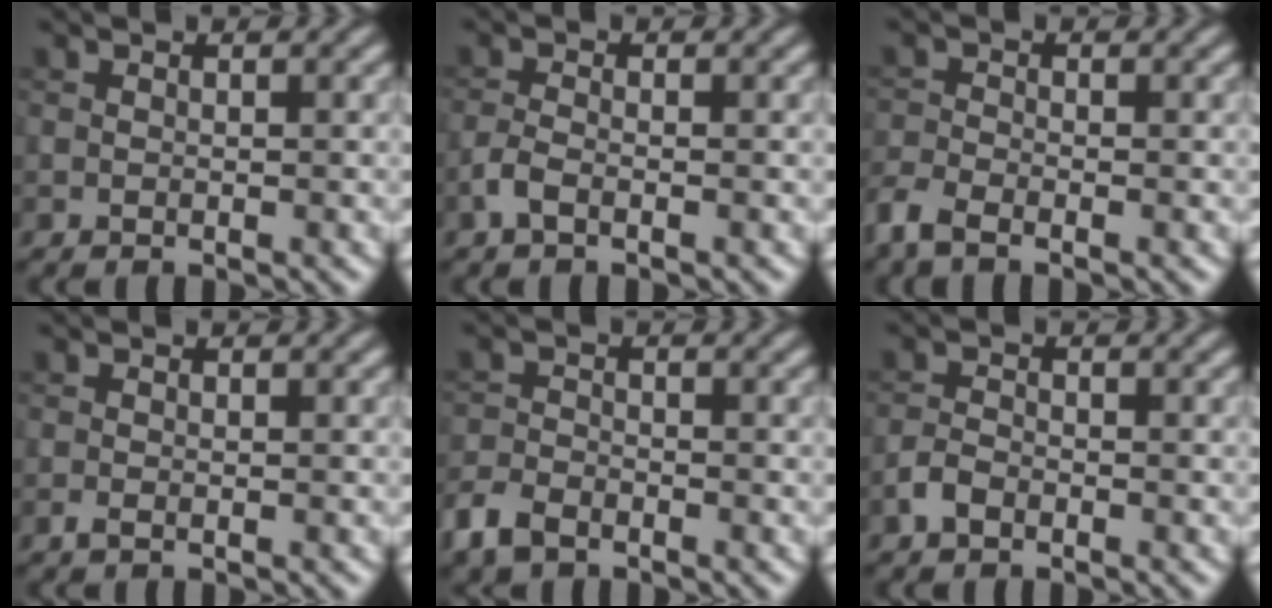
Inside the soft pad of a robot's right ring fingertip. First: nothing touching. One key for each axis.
{"total": 1.5, "fx": -0.9, "fy": 0.5, "fz": 1.2, "tx": -0.030, "ty": 0.002, "tz": -0.024}
{"total": 2.8, "fx": -2.0, "fy": 1.1, "fz": 1.5, "tx": -0.040, "ty": -0.009, "tz": -0.056}
{"total": 0.6, "fx": -0.3, "fy": 0.2, "fz": 0.5, "tx": -0.012, "ty": -0.004, "tz": -0.005}
{"total": 3.1, "fx": -2.3, "fy": 1.6, "fz": 1.3, "tx": -0.028, "ty": -0.005, "tz": -0.058}
{"total": 1.4, "fx": -1.0, "fy": 0.7, "fz": 0.8, "tx": -0.015, "ty": 0.004, "tz": -0.025}